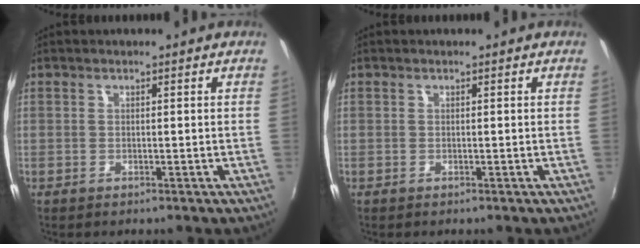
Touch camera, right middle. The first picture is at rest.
{"total": 0.0}